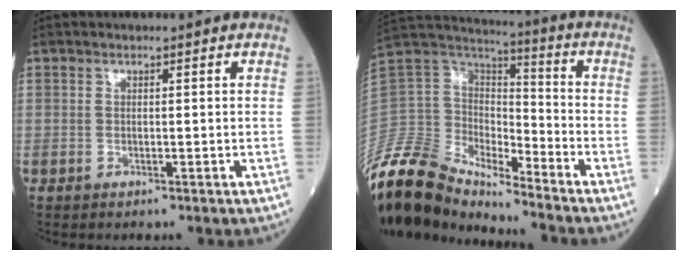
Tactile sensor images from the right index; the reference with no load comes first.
{"total": 15.8, "force": [-14.2, 4.8, 4.9], "torque": [-0.104, 0.052, -0.276]}